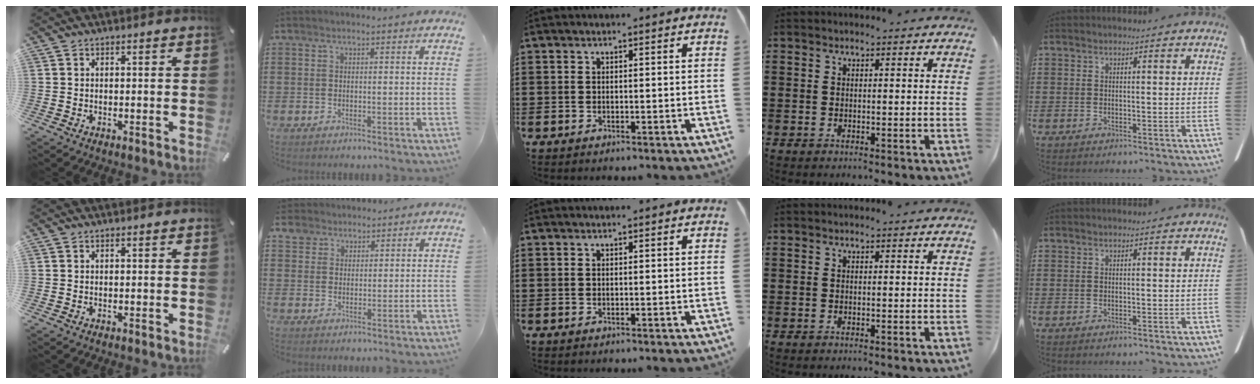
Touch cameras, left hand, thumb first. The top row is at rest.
{"index": {"total": 3.7, "force": [2.6, 2.6, 0.3], "torque": [-0.016, 0.006, 0.047]}}